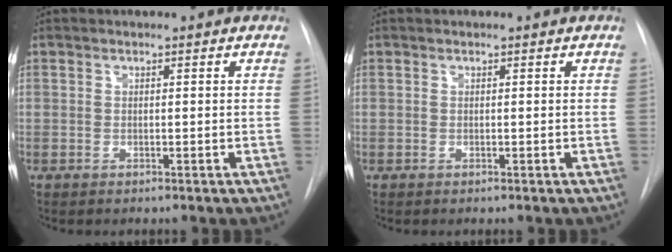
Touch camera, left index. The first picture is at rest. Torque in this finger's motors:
{"motor_torque": [0.06, -0.05, 0.01, 0.00]}